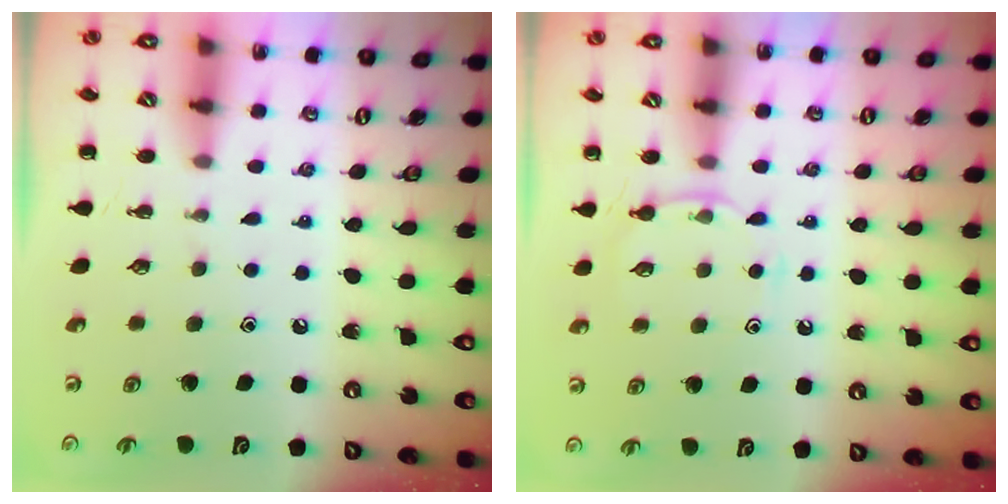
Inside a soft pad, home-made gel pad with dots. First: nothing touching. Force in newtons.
{"total": 7.0, "press": 6.7, "slide": 1.8}